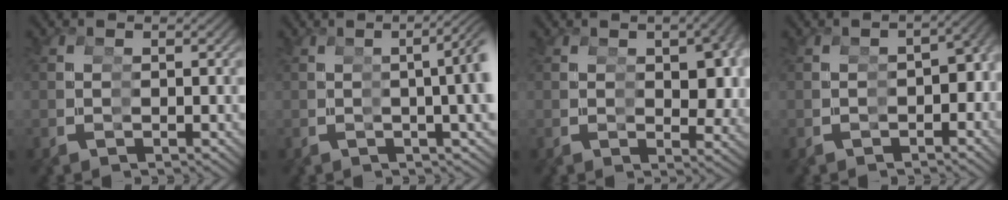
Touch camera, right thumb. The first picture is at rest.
{"total": 5.9, "force": [1.2, 1.3, 5.6], "torque": [-0.061, 0.029, 0.005]}
{"total": 4.3, "force": [0.6, 1.8, 3.8], "torque": [-0.038, -0.002, 0.011]}
{"total": 4.5, "force": [-1.1, 2.6, 3.4], "torque": [-0.035, 0.002, -0.013]}